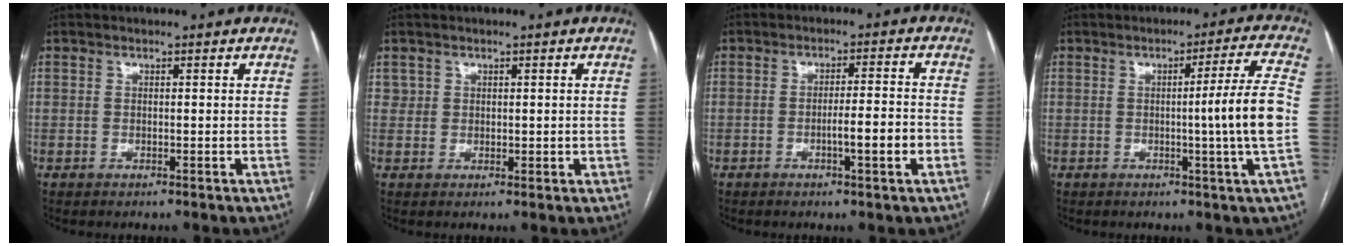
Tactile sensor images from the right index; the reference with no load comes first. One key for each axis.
{"total": 2.0, "fx": 0.7, "fy": 1.7, "fz": 0.6, "tx": -0.008, "ty": 0.003, "tz": 0.018}
{"total": 5.6, "fx": -1.9, "fy": 0.1, "fz": 5.2, "tx": -0.078, "ty": 0.002, "tz": -0.028}
{"total": 9.2, "fx": -1.0, "fy": -2.4, "fz": 8.8, "tx": -0.122, "ty": -0.007, "tz": -0.014}